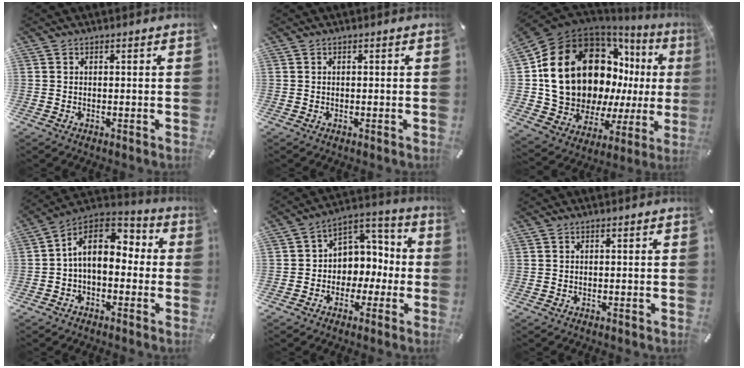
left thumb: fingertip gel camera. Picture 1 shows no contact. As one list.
[{"total": 0.0}, {"total": 26.5, "force": [4.9, 18.5, 18.3], "torque": [-0.349, -0.050, 0.116]}, {"total": 11.2, "force": [1.3, 7.8, 7.9], "torque": [-0.136, 0.001, 0.022]}, {"total": 7.9, "force": [-0.9, 7.8, 1.2], "torque": [-0.018, 0.006, -0.013]}, {"total": 0.0}]